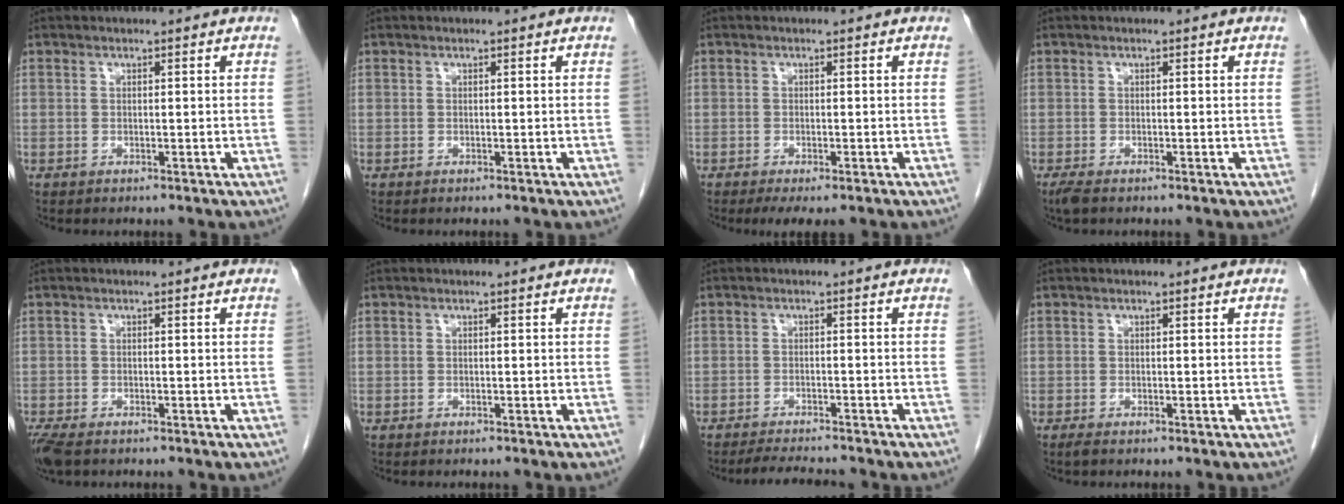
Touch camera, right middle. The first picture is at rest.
{"total": 0.0}
{"total": 3.7, "force": [-2.6, 1.0, 2.4], "torque": [-0.039, -0.011, -0.036]}
{"total": 1.9, "force": [-1.4, 0.6, 1.2], "torque": [-0.028, -0.007, -0.025]}
{"total": 4.5, "force": [-3.2, 1.8, 2.5], "torque": [-0.053, -0.013, -0.057]}
{"total": 0.0}
{"total": 5.2, "force": [-4.8, 0.1, 1.8], "torque": [-0.032, -0.018, -0.077]}
{"total": 0.6, "force": [-0.4, 0.0, 0.4], "torque": [-0.010, -0.003, -0.007]}